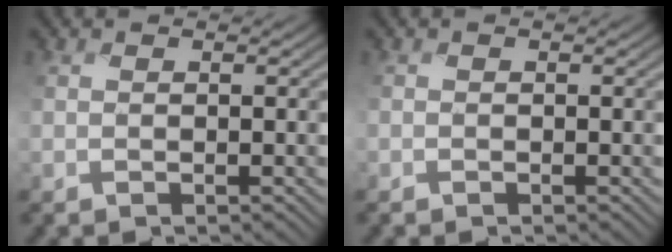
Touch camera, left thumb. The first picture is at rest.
{"total": 0.6, "force": [-0.4, 0.4, -0.1], "torque": [0.002, -0.005, -0.010]}